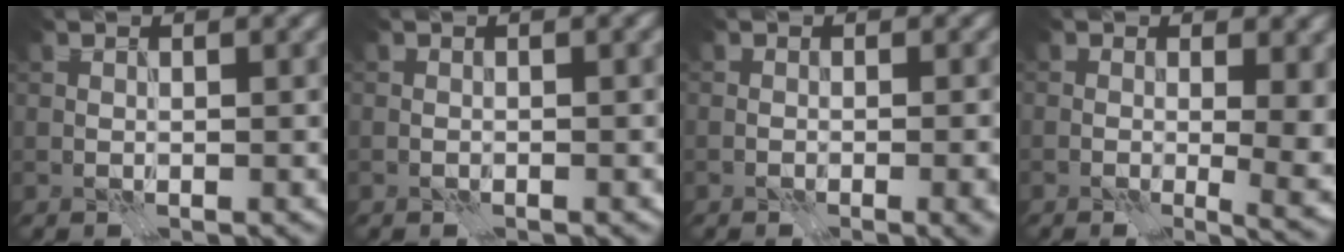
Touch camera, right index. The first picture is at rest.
{"total": 0.8, "force": [0.1, 0.2, 0.7], "torque": [-0.006, 0.000, -0.001]}
{"total": 2.2, "force": [-0.5, 0.8, 2.0], "torque": [-0.008, 0.004, -0.007]}
{"total": 6.5, "force": [1.0, 2.8, 5.8], "torque": [-0.042, -0.007, 0.022]}